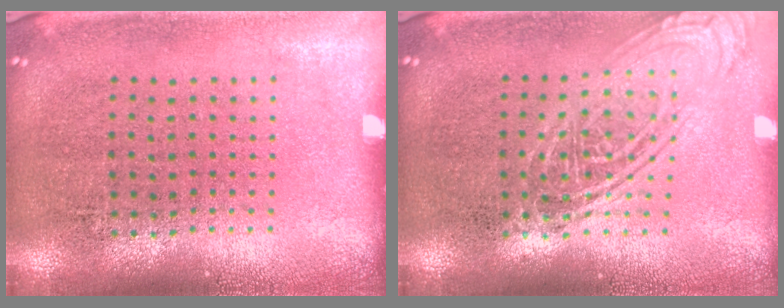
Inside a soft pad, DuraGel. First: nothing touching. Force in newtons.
{"total": 2.5, "press": 2.4, "slide": 0.3}